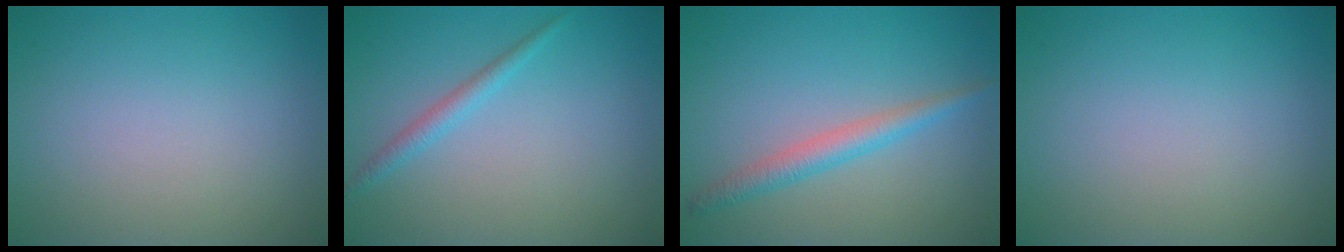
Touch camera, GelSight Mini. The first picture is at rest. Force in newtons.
{"total": 1.5, "press": 1.5, "slide": 0.1}
{"total": 2.4, "press": 2.4, "slide": 0.0}
{"total": 0.0}